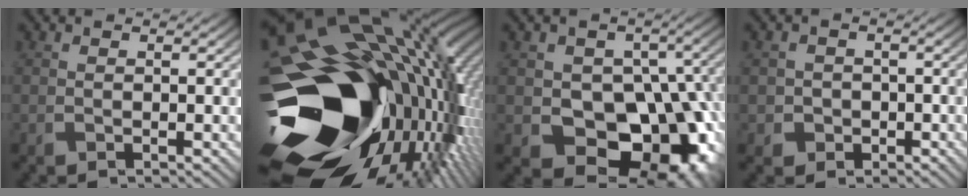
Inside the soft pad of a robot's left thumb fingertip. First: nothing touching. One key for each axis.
{"total": 21.2, "fx": -3.0, "fy": 13.9, "fz": 15.7, "tx": -0.308, "ty": -0.060, "tz": -0.029}
{"total": 14.9, "fx": -4.3, "fy": 10.5, "fz": 9.7, "tx": -0.108, "ty": -0.016, "tz": -0.063}
{"total": 3.8, "fx": -1.2, "fy": 3.5, "fz": 0.6, "tx": -0.013, "ty": -0.002, "tz": -0.040}